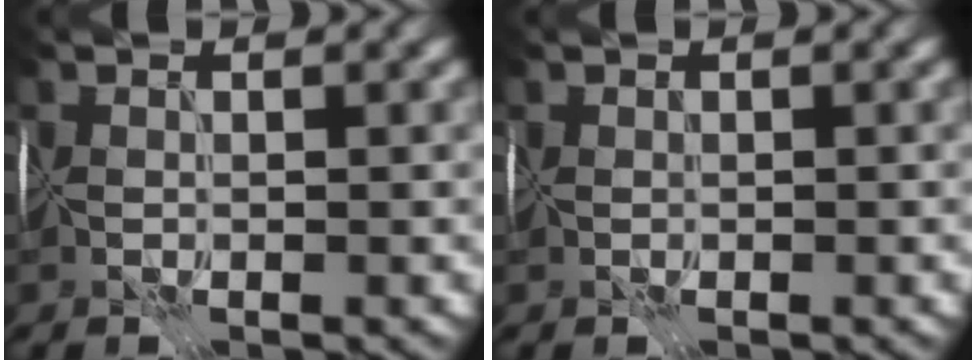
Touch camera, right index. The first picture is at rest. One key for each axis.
{"total": 0.0}